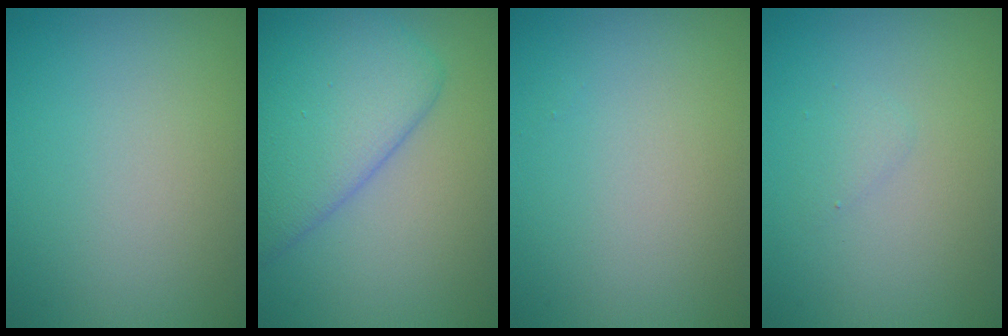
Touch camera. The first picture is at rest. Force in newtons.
{"total": 7.0, "press": 7.0, "slide": 0.3}
{"total": 0.0}
{"total": 0.8, "press": 0.8, "slide": 0.1}